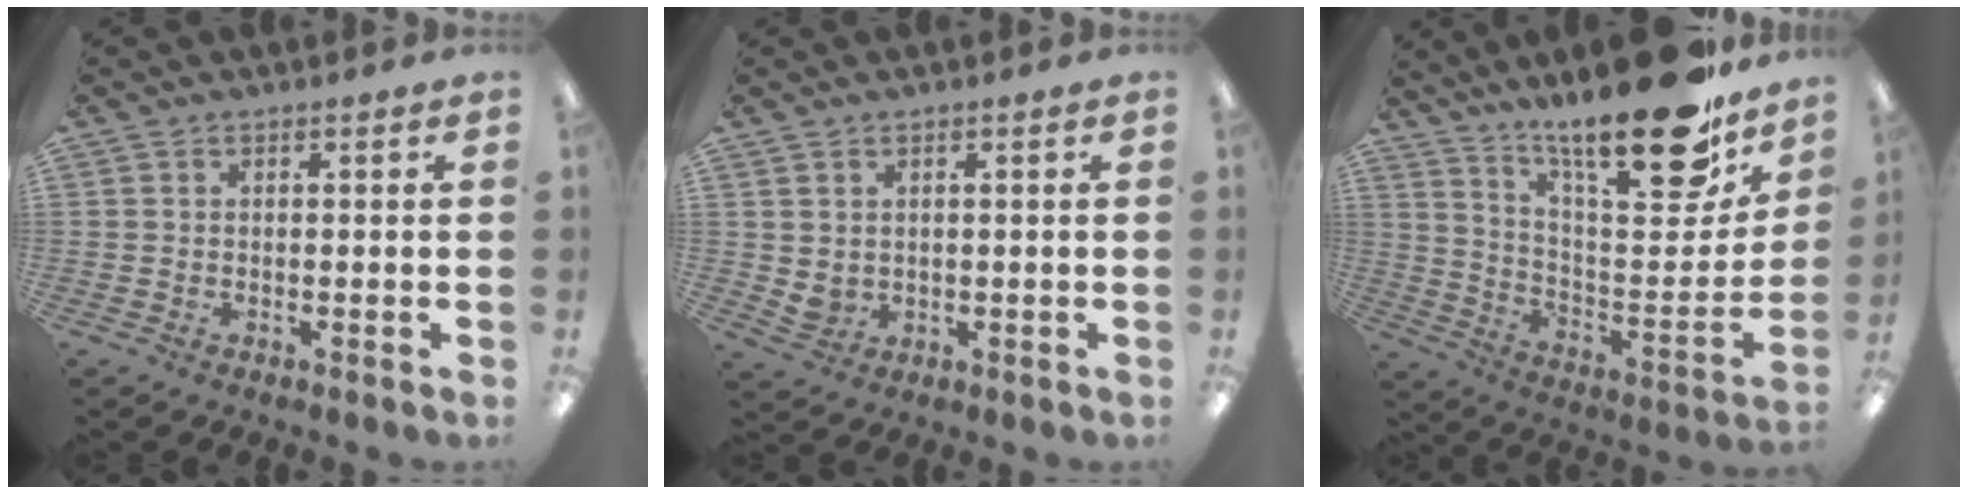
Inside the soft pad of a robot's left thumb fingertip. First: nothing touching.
{"total": 2.5, "force": [1.3, 2.0, 0.5], "torque": [-0.005, -0.005, 0.023]}
{"total": 24.6, "force": [19.2, 6.0, 14.2], "torque": [-0.209, -0.137, 0.311]}